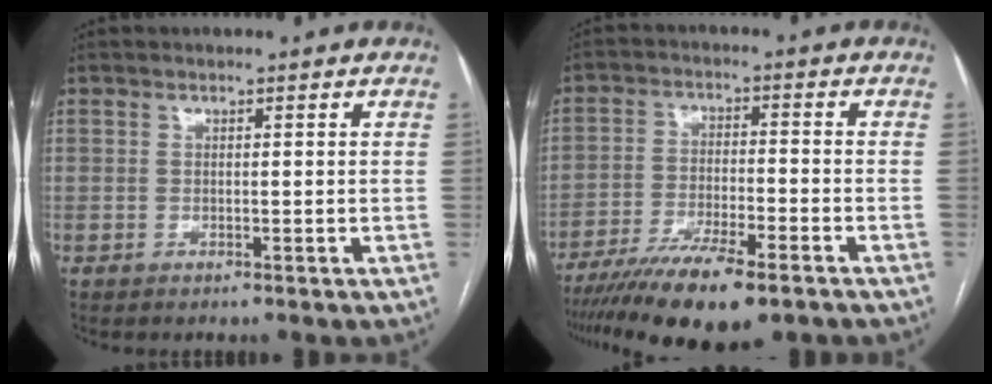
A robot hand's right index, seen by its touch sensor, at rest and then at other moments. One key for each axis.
{"total": 14.3, "fx": -10.5, "fy": 2.4, "fz": 9.4, "tx": -0.168, "ty": -0.032, "tz": -0.174}